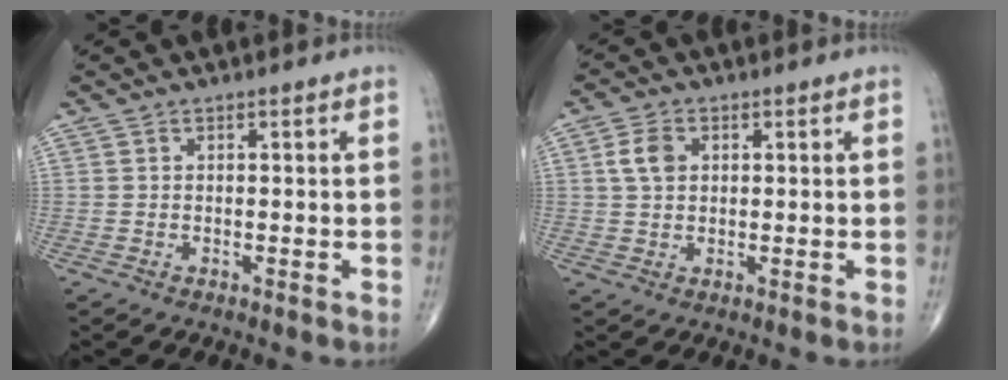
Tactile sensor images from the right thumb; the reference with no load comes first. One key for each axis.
{"total": 4.3, "fx": 1.1, "fy": 3.1, "fz": 2.8, "tx": -0.053, "ty": 0.001, "tz": 0.018}